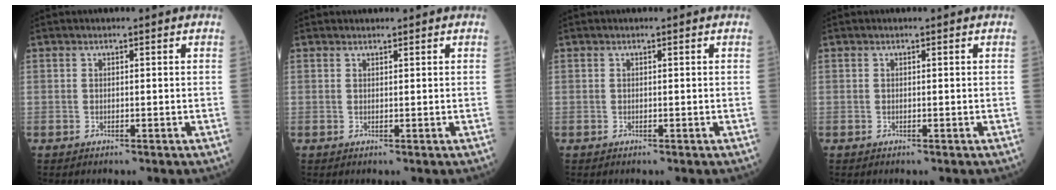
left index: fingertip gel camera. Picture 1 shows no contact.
{"total": 0.7, "force": [0.7, 0.2, 0.0], "torque": [-0.008, 0.003, 0.012]}
{"total": 0.0}
{"total": 0.0}